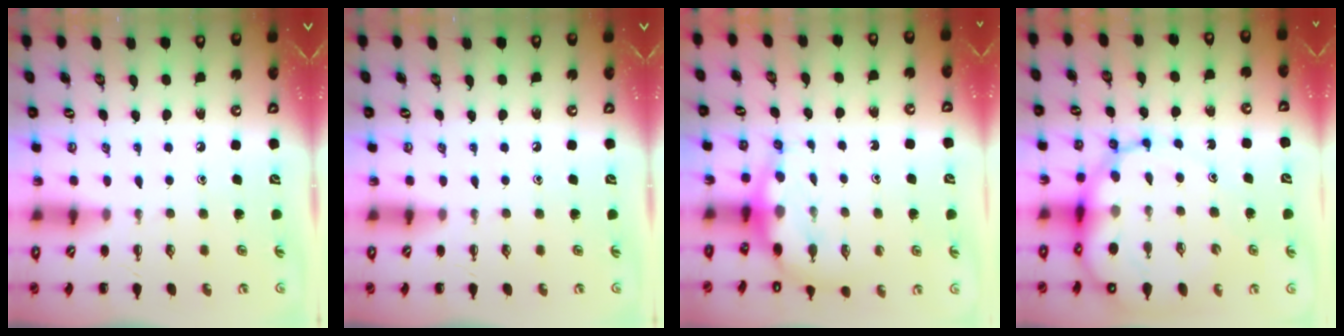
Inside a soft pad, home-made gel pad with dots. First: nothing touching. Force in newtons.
{"total": 0.0}
{"total": 7.0, "press": 6.9, "slide": 1.6}
{"total": 16.6, "press": 16.1, "slide": 4.1}